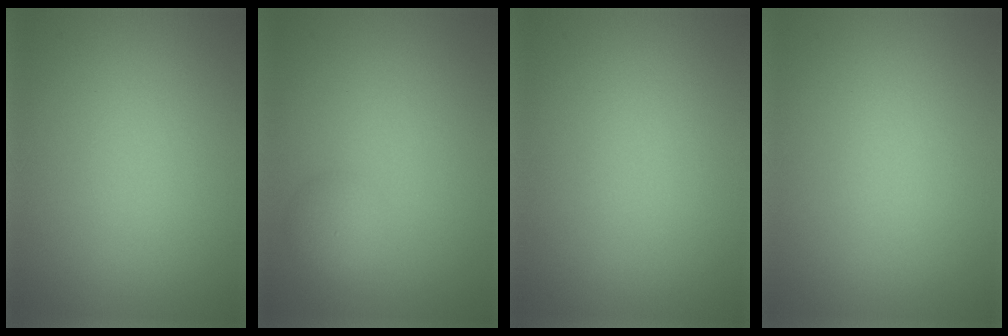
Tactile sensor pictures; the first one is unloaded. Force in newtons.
{"total": 1.7, "press": 1.7, "slide": 0.0}
{"total": 0.0}
{"total": 0.0}